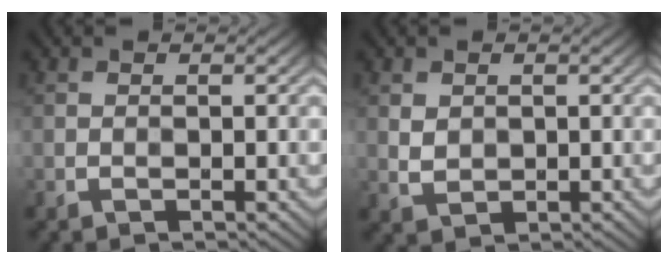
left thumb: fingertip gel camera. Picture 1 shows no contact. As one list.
[{"total": 1.9, "force": [0.6, 1.5, 0.9], "torque": [-0.025, -0.005, 0.016]}]